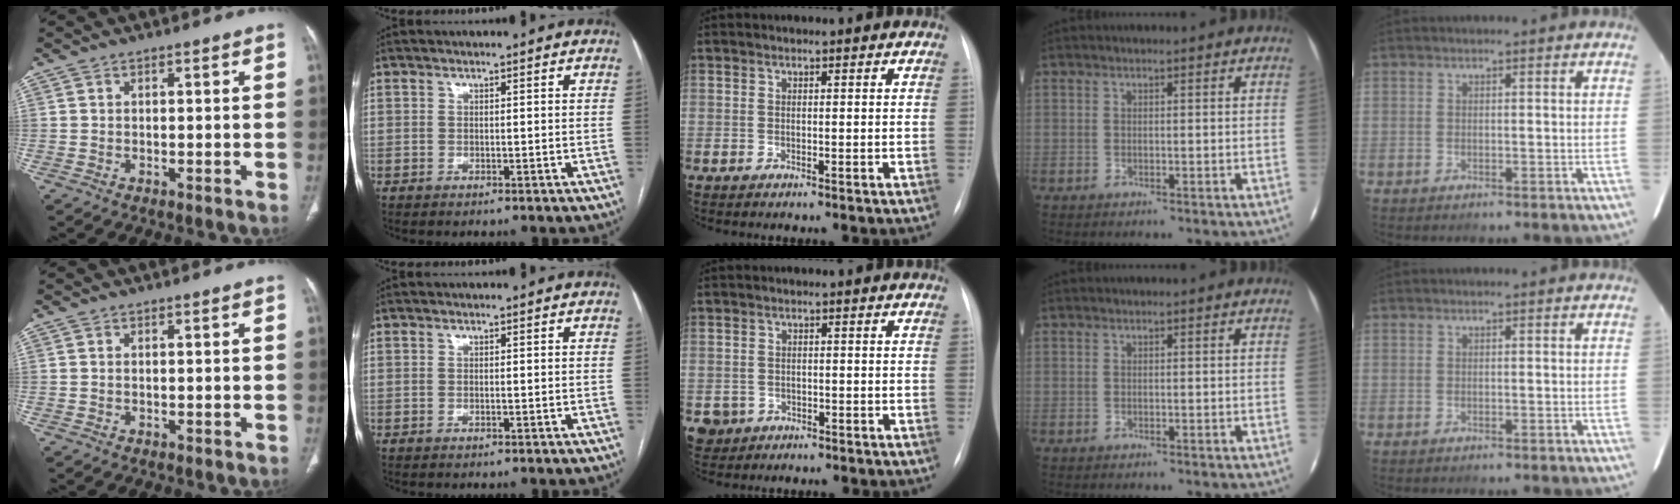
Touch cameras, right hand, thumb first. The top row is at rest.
{"middle": {"total": 3.5, "force": [-1.6, 3.1, 0.2], "torque": [-0.002, 0.007, -0.024]}}